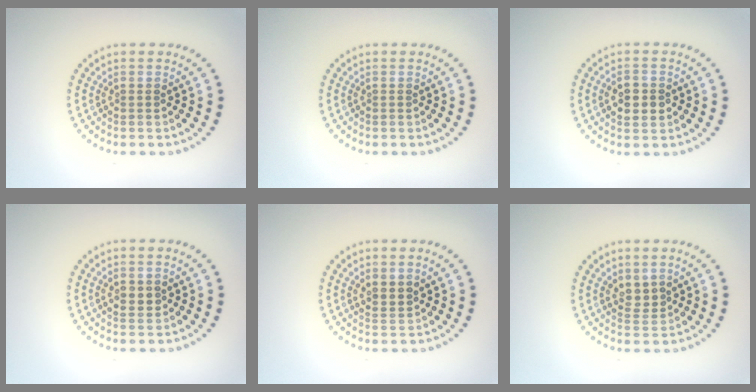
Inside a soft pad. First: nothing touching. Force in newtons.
{"total": 0.0}
{"total": 3.0, "press": 3.0, "slide": 0.0}
{"total": 1.5, "press": 1.4, "slide": 0.3}
{"total": 1.7, "press": 1.3, "slide": 1.0}
{"total": 1.6, "press": 1.3, "slide": 1.0}